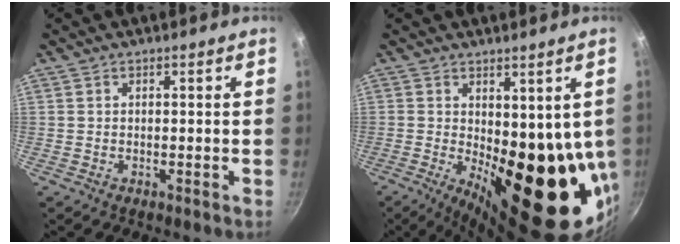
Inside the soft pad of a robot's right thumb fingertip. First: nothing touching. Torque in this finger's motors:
{"motor_torque": [-0.18, 1.77, 2.77, 0.00, 0.24]}